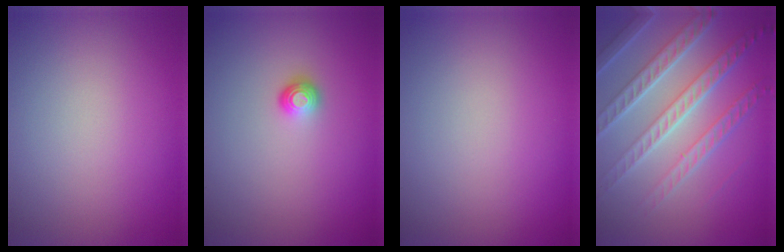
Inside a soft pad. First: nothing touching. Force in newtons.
{"total": 1.2, "press": 1.0, "slide": 0.6}
{"total": 0.0}
{"total": 7.7, "press": 5.4, "slide": 5.5}